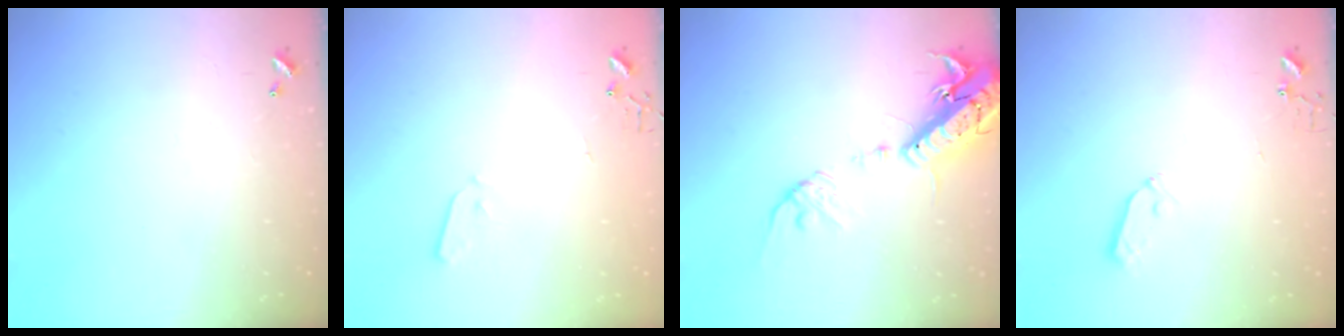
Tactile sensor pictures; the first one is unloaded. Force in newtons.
{"total": 2.9, "press": 2.9, "slide": 0.4}
{"total": 18.1, "press": 17.7, "slide": 3.8}
{"total": 3.7, "press": 3.6, "slide": 0.5}